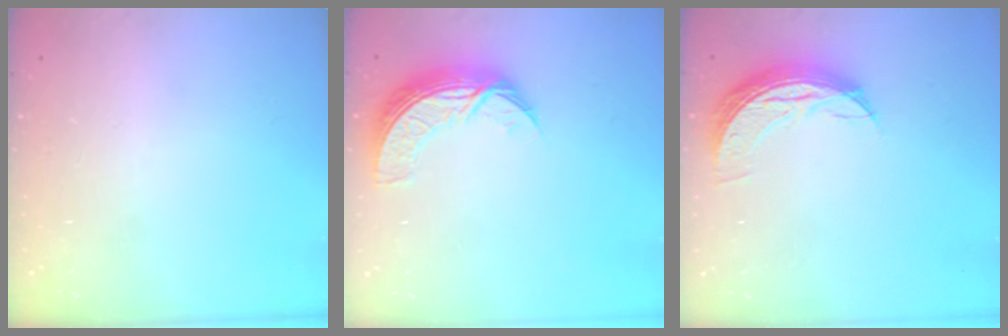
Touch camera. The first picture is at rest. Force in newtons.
{"total": 8.8, "press": 8.7, "slide": 1.0}
{"total": 7.6, "press": 7.6, "slide": 0.7}